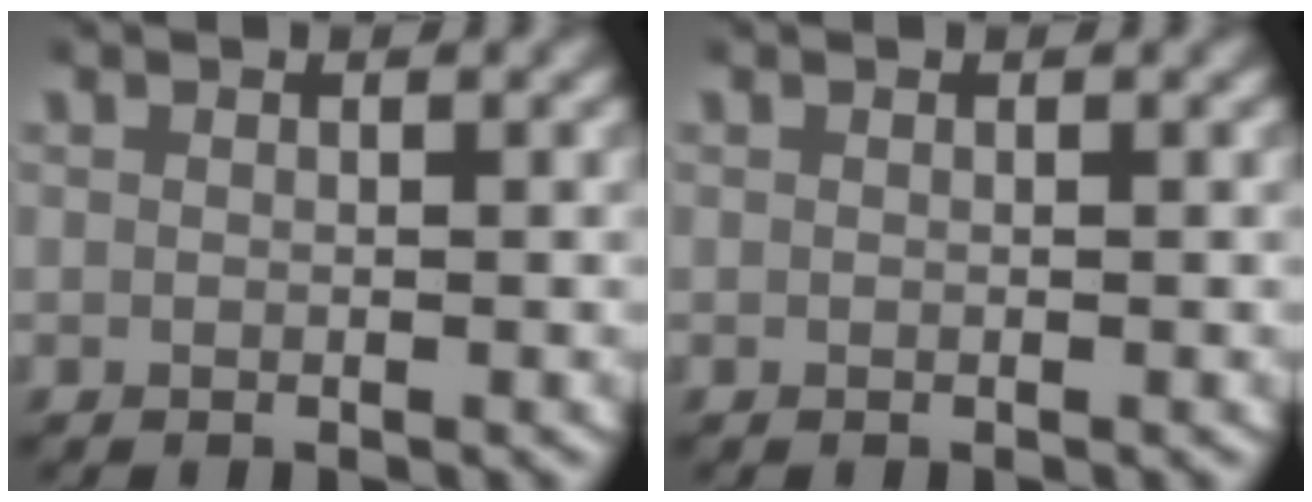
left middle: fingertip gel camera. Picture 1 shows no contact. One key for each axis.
{"total": 0.0}